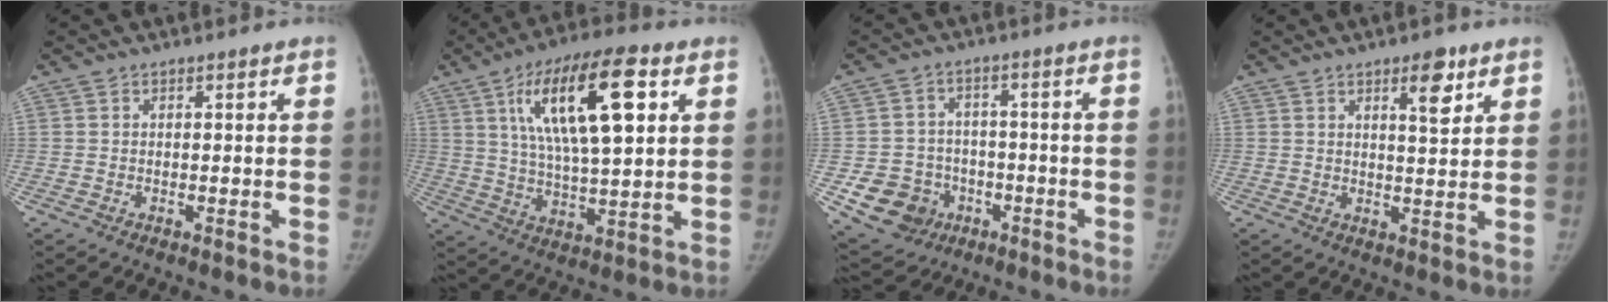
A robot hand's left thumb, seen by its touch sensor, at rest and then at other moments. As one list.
[{"total": 19.5, "force": [6.8, 6.7, 17.0], "torque": [-0.275, -0.008, 0.114]}, {"total": 10.6, "force": [-3.9, 9.2, 3.3], "torque": [-0.049, 0.024, -0.052]}, {"total": 5.5, "force": [3.2, 1.8, 4.1], "torque": [-0.047, -0.020, 0.047]}]